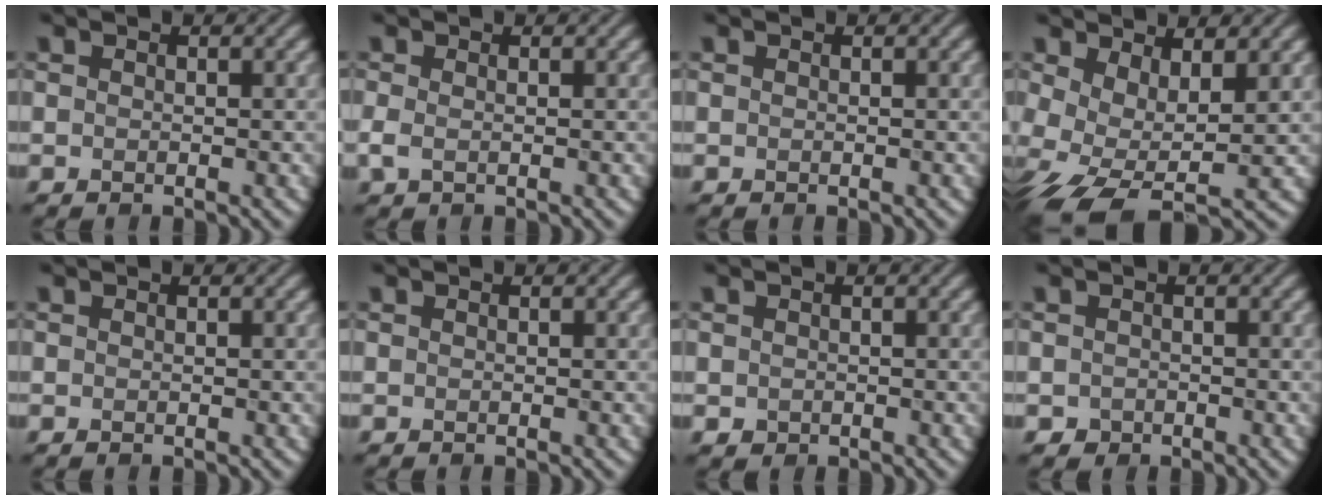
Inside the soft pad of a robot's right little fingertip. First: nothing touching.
{"total": 1.2, "force": [-0.1, 0.6, 1.0], "torque": [-0.027, -0.002, -0.004]}
{"total": 0.0}
{"total": 6.5, "force": [-1.6, 3.0, 5.6], "torque": [-0.116, -0.017, -0.028]}
{"total": 0.0}
{"total": 0.0}
{"total": 0.6, "force": [-0.1, 0.6, 0.2], "torque": [-0.002, -0.002, -0.001]}
{"total": 0.8, "force": [-0.4, 0.6, 0.1], "torque": [0.000, -0.003, -0.007]}